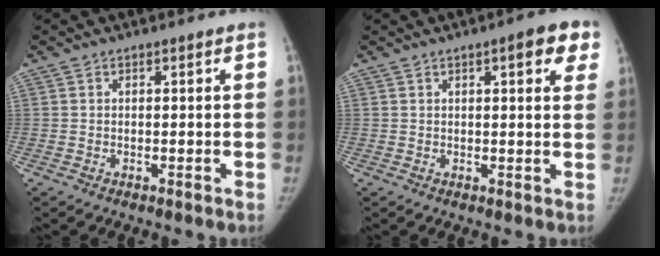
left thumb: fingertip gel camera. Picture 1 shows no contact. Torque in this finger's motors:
{"motor_torque": [-0.03, -0.01, 0.19, 0.32, 0.03]}